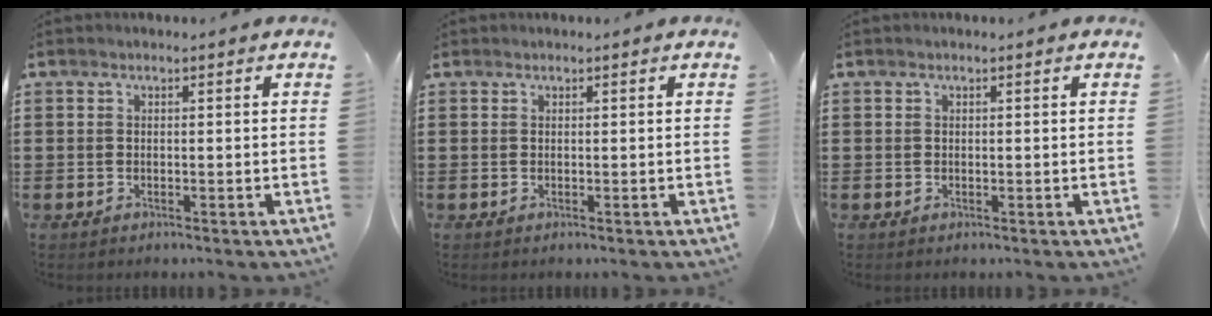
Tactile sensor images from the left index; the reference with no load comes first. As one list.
[{"total": 0.0}, {"total": 0.0}]